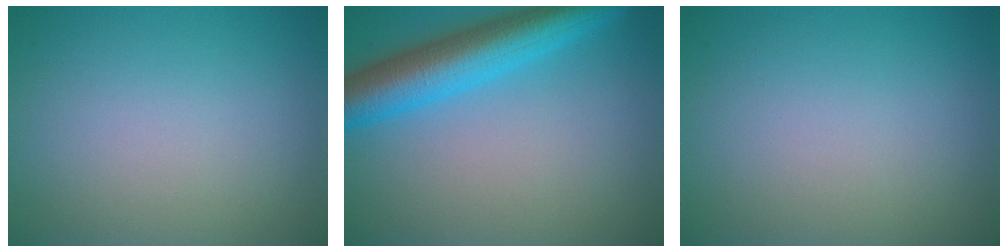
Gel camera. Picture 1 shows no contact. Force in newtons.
{"total": 7.3, "press": 7.3, "slide": 0.4}
{"total": 0.0}